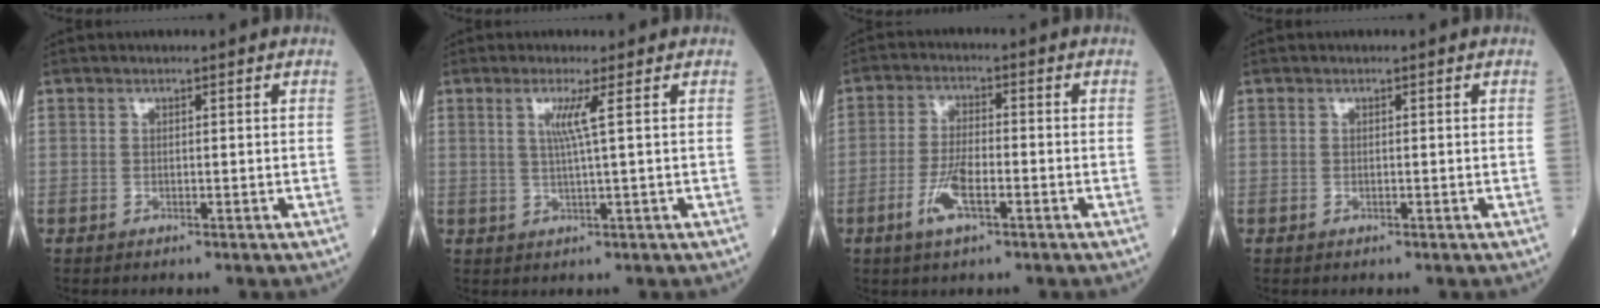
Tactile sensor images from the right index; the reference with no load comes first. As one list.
[{"total": 3.2, "force": [0.9, -1.0, 2.9], "torque": [-0.059, -0.002, 0.018]}, {"total": 5.9, "force": [-2.7, 1.5, 5.0], "torque": [-0.101, -0.004, -0.052]}, {"total": 0.0}]